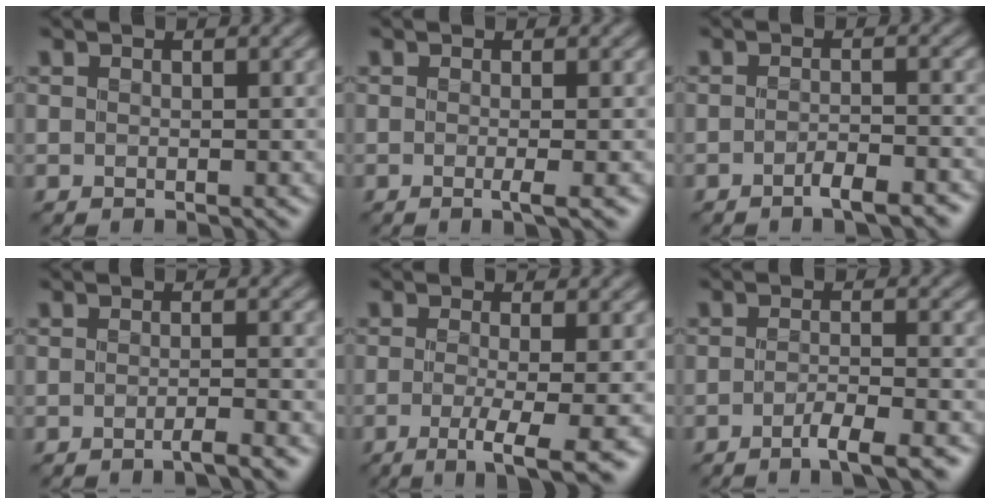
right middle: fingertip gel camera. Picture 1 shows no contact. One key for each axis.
{"total": 1.6, "fx": -0.3, "fy": 0.3, "fz": 1.5, "tx": -0.019, "ty": -0.003, "tz": -0.010}
{"total": 2.7, "fx": -1.9, "fy": 0.6, "fz": 1.8, "tx": -0.033, "ty": 0.002, "tz": -0.034}
{"total": 1.8, "fx": -1.3, "fy": 0.1, "fz": 1.3, "tx": -0.014, "ty": 0.000, "tz": -0.030}
{"total": 5.1, "fx": -2.0, "fy": 1.1, "fz": 4.6, "tx": -0.067, "ty": -0.010, "tz": -0.033}
{"total": 3.5, "fx": -2.3, "fy": 0.6, "fz": 2.6, "tx": -0.041, "ty": 0.002, "tz": -0.043}